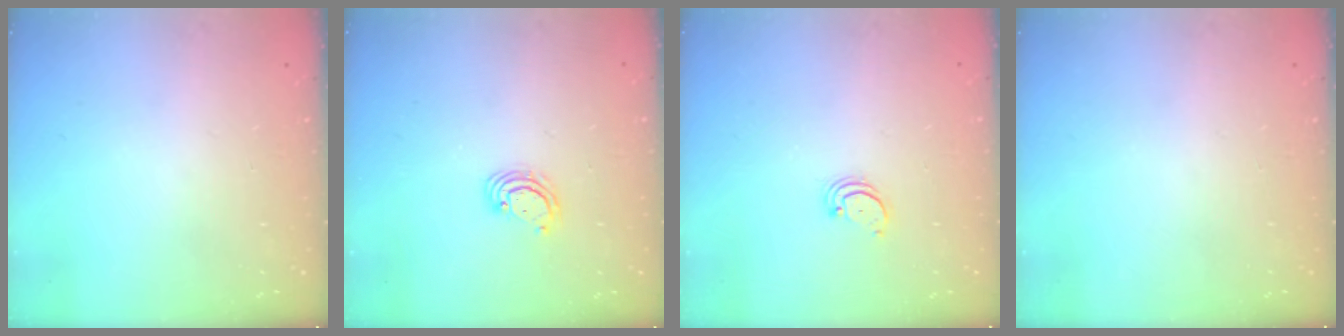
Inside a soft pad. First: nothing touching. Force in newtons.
{"total": 3.0, "press": 2.9, "slide": 0.3}
{"total": 2.2, "press": 2.2, "slide": 0.2}
{"total": 0.0}